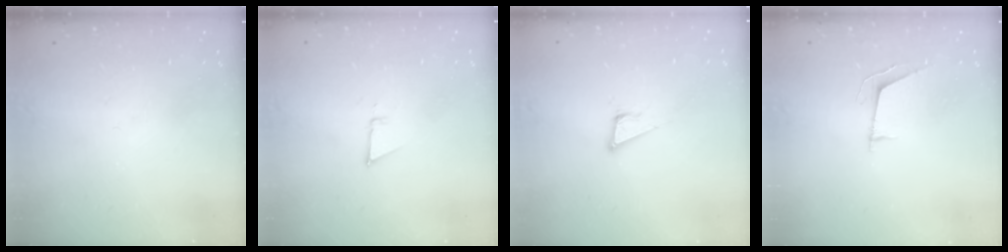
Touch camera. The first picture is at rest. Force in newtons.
{"total": 4.3, "press": 4.2, "slide": 0.7}
{"total": 5.5, "press": 4.7, "slide": 2.8}
{"total": 5.4, "press": 4.9, "slide": 2.4}